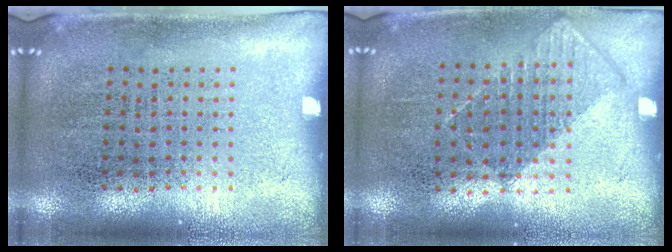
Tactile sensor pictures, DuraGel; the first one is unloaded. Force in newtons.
{"total": 0.8, "press": 0.7, "slide": 0.4}